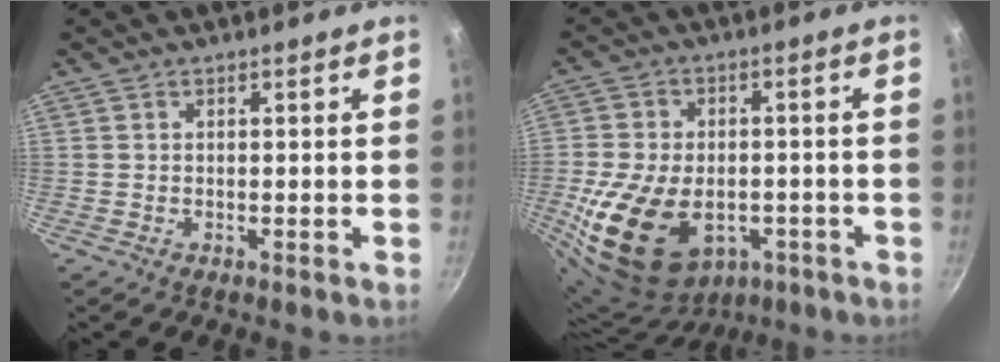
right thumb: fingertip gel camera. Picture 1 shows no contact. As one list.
[{"total": 19.4, "force": [-5.5, 13.3, 13.1], "torque": [-0.237, 0.017, -0.076]}]